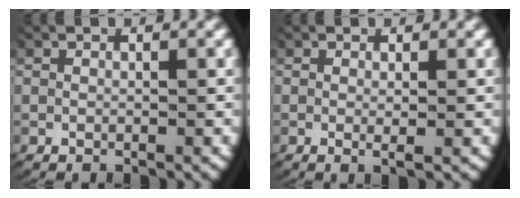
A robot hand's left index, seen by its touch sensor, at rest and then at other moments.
{"total": 1.0, "force": [0.0, 0.0, 1.0], "torque": [-0.023, -0.009, 0.002]}